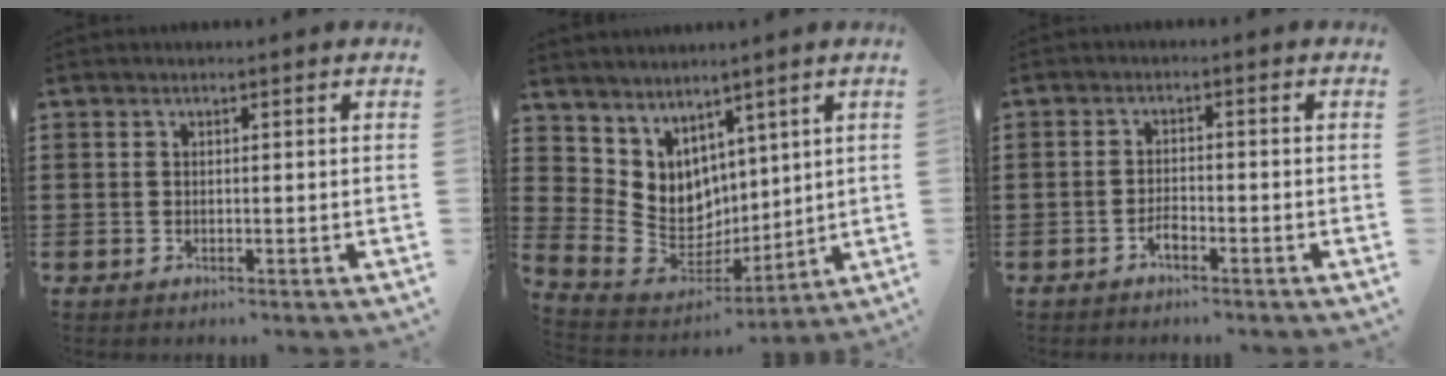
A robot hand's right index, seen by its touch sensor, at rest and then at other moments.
{"total": 7.1, "force": [2.8, 6.4, 0.8], "torque": [-0.073, -0.042, 0.059]}
{"total": 1.9, "force": [-1.5, 0.5, 1.1], "torque": [-0.025, 0.000, -0.029]}